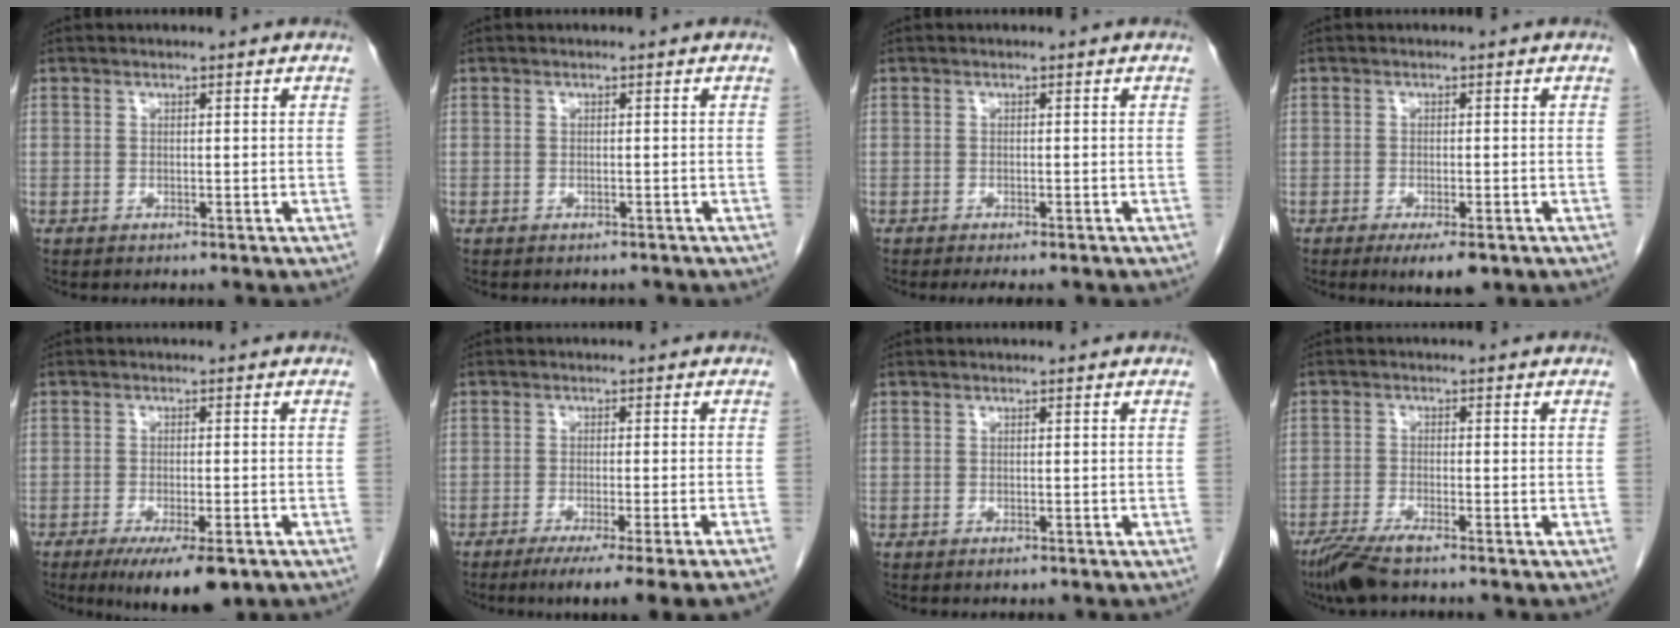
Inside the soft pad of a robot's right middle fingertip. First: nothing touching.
{"total": 1.0, "force": [-0.9, 0.4, 0.1], "torque": [-0.007, 0.000, -0.014]}
{"total": 3.6, "force": [-3.0, 0.8, 1.7], "torque": [-0.014, -0.007, -0.041]}
{"total": 4.5, "force": [-2.8, 1.2, 3.4], "torque": [-0.047, -0.007, -0.036]}
{"total": 8.3, "force": [-5.3, 1.9, 6.1], "torque": [-0.090, -0.016, -0.079]}
{"total": 9.7, "force": [-7.6, -1.8, 5.8], "torque": [-0.055, -0.024, -0.109]}
{"total": 0.5, "force": [-0.4, 0.3, 0.3], "torque": [-0.004, 0.000, -0.004]}
{"total": 5.3, "force": [-4.1, 0.4, 3.4], "torque": [-0.069, -0.016, -0.078]}